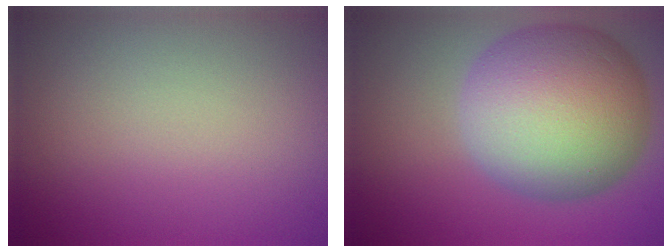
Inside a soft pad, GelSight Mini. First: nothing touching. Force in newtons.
{"total": 13.0, "press": 13.0, "slide": 0.4}